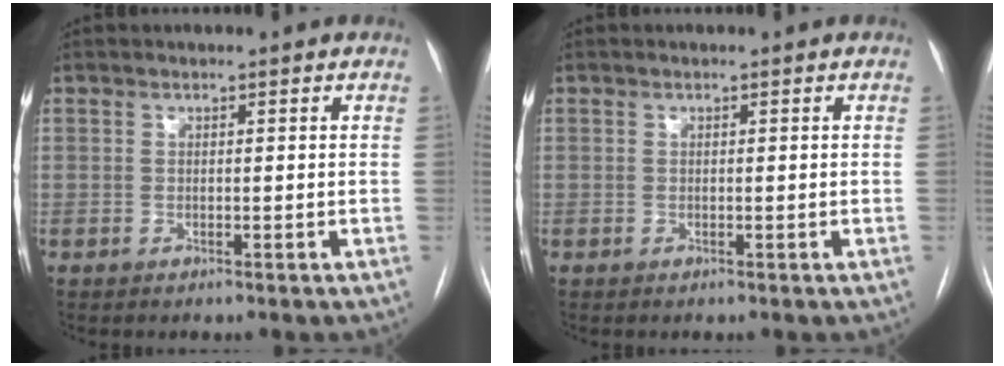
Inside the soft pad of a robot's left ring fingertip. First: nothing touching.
{"total": 0.0}